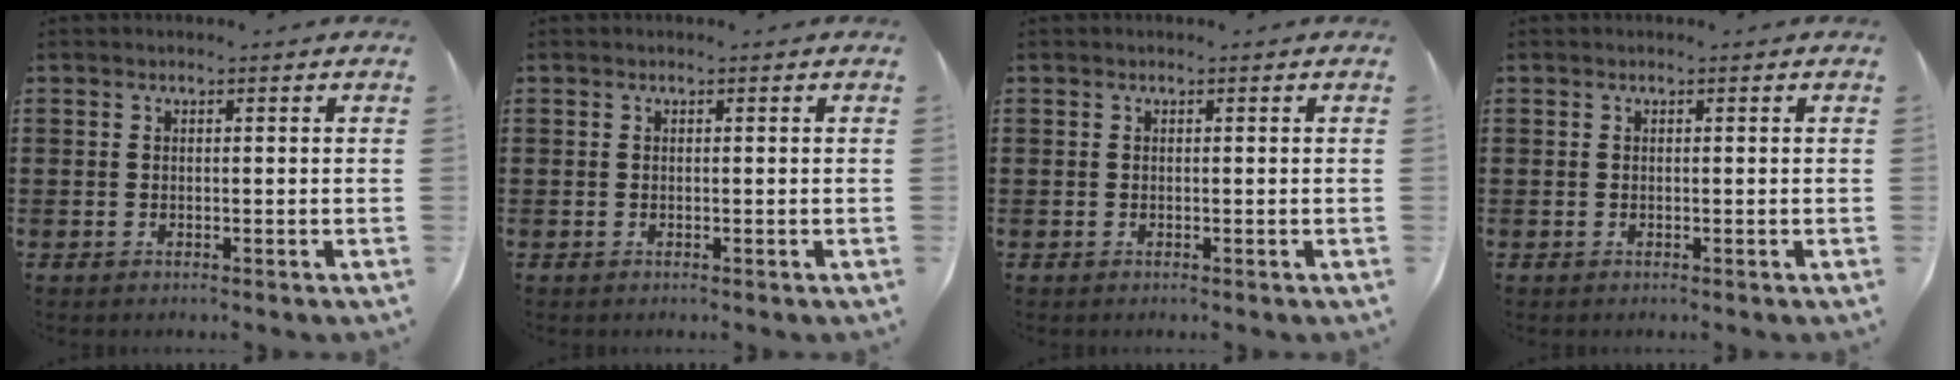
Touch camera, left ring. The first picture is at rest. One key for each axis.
{"total": 0.0}
{"total": 0.0}
{"total": 0.0}